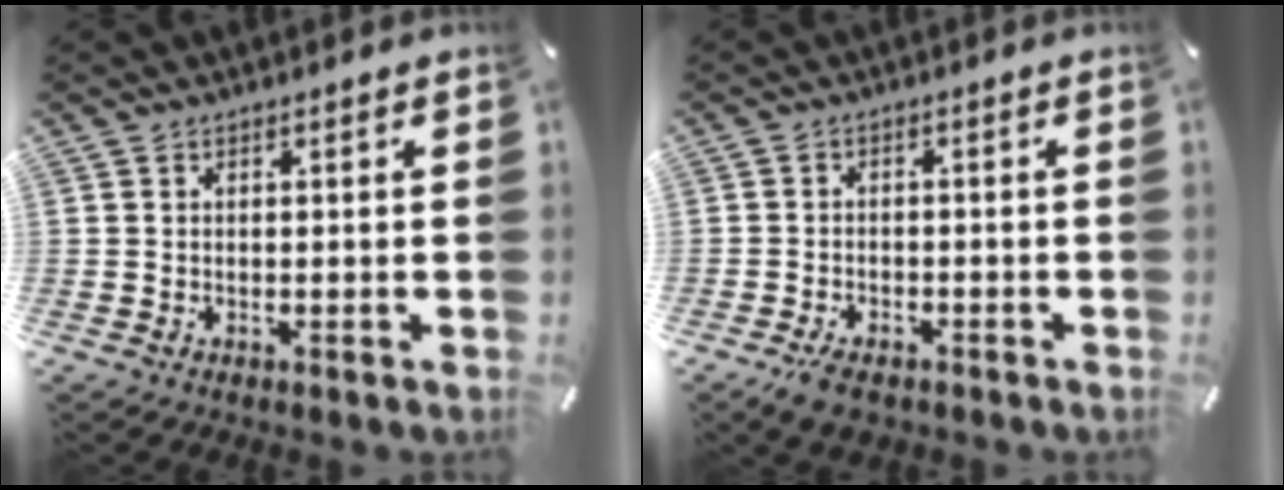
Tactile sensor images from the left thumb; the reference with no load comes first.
{"total": 3.9, "force": [-2.9, 1.9, 1.8], "torque": [-0.040, 0.014, -0.057]}